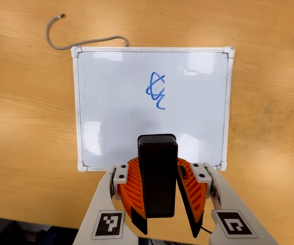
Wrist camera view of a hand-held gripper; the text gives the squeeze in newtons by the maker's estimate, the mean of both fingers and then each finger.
{"total": 9.2, "left": 9.2, "right": 9.2}